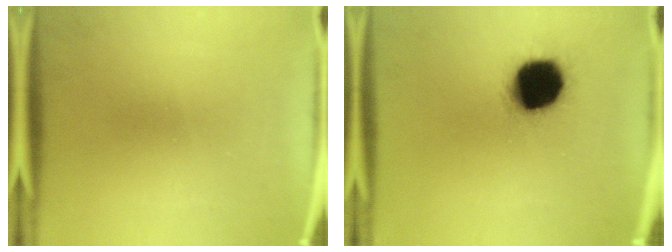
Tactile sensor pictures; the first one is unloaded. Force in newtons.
{"total": 17.1}